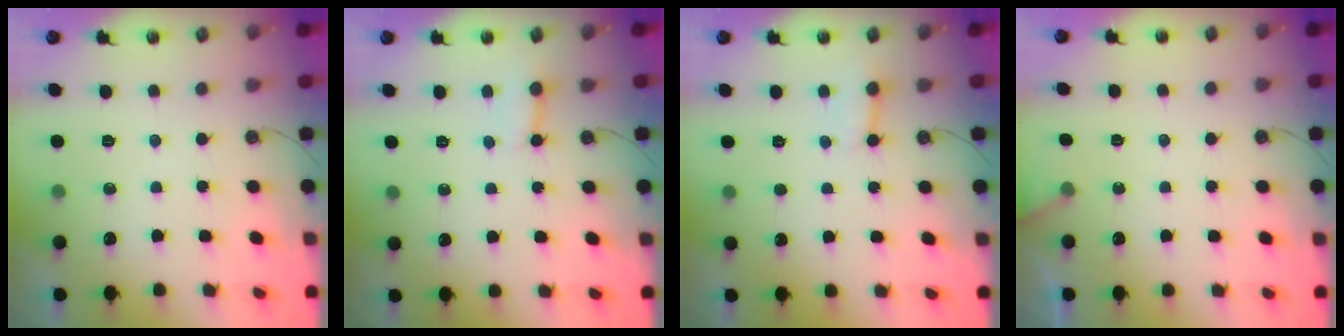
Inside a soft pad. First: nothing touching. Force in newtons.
{"total": 3.0, "press": 3.0, "slide": 0.2}
{"total": 3.9, "press": 3.9, "slide": 0.5}
{"total": 3.3, "press": 3.3, "slide": 0.3}